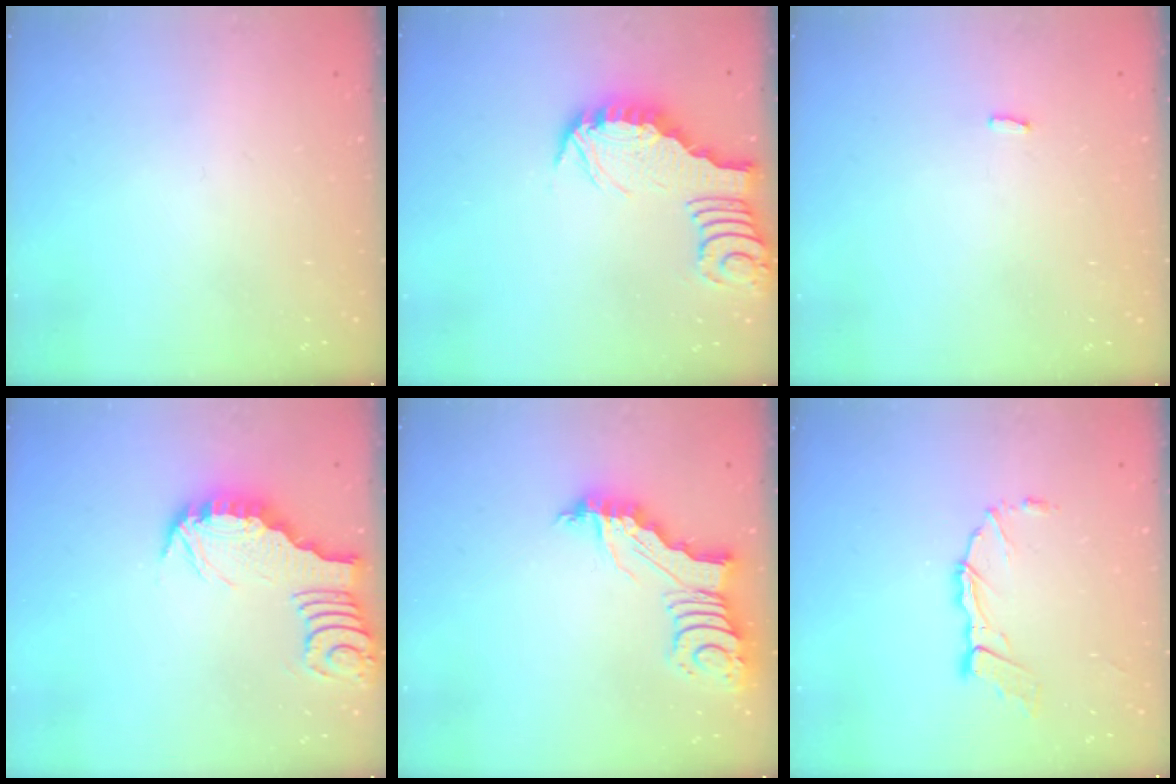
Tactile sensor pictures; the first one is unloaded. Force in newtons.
{"total": 2.6, "press": 2.6, "slide": 0.2}
{"total": 2.6, "press": 2.6, "slide": 0.1}
{"total": 3.2, "press": 3.1, "slide": 0.4}
{"total": 5.4, "press": 5.4, "slide": 0.3}
{"total": 9.0, "press": 8.9, "slide": 1.1}